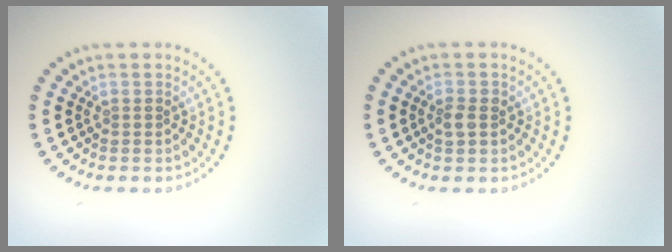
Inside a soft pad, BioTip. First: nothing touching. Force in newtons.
{"total": 1.4, "press": 1.4, "slide": 0.1}